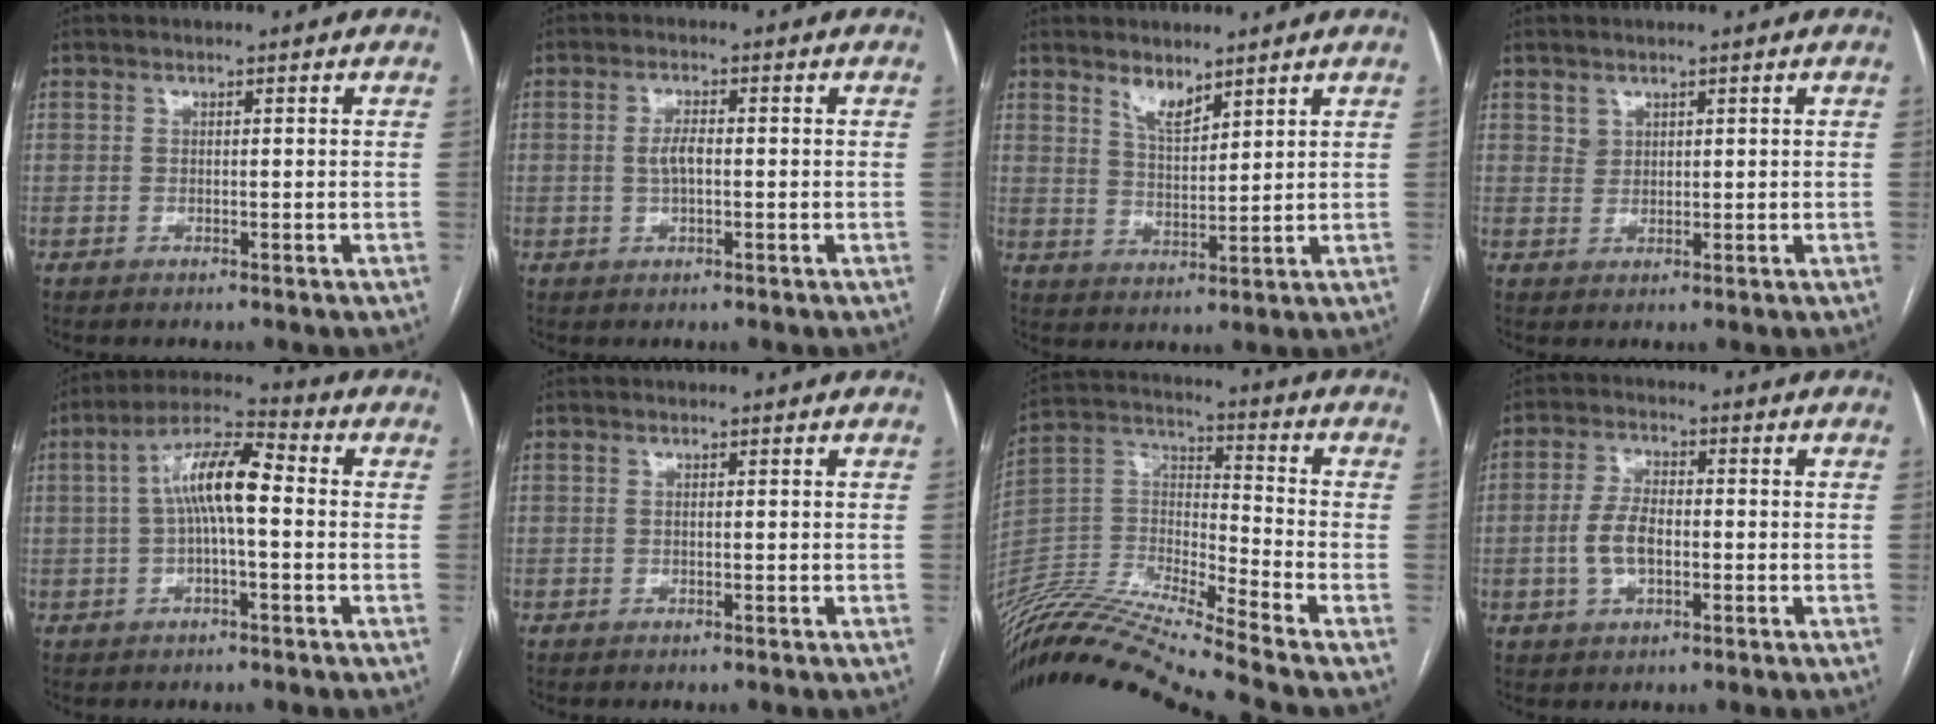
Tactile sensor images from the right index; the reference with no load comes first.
{"total": 2.8, "force": [-0.1, 1.0, 2.6], "torque": [-0.056, 0.003, -0.001]}
{"total": 4.3, "force": [3.4, 1.4, 2.2], "torque": [-0.044, -0.007, 0.067]}
{"total": 1.5, "force": [1.2, 1.0, 0.1], "torque": [0.006, 0.001, 0.022]}
{"total": 9.4, "force": [0.3, 2.2, 9.1], "torque": [-0.171, 0.032, 0.001]}
{"total": 0.0}
{"total": 19.0, "force": [-17.4, -2.2, 7.5], "torque": [-0.155, 0.014, -0.323]}
{"total": 5.8, "force": [-1.1, 2.9, 4.9], "torque": [-0.108, 0.010, -0.017]}